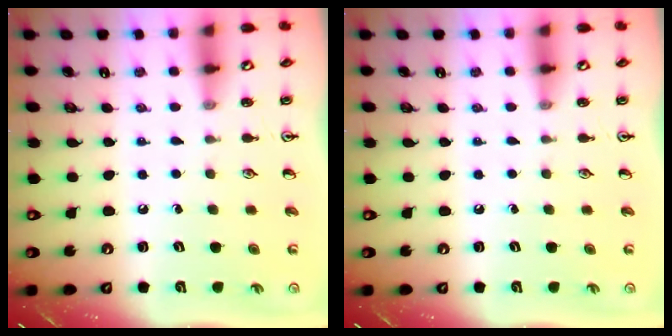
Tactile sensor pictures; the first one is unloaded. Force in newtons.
{"total": 0.0}